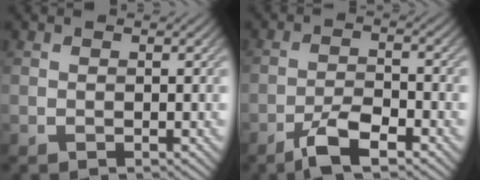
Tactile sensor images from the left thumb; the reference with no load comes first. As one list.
[{"total": 5.6, "force": [-3.7, 1.4, 3.9], "torque": [-0.076, 0.002, -0.072]}]